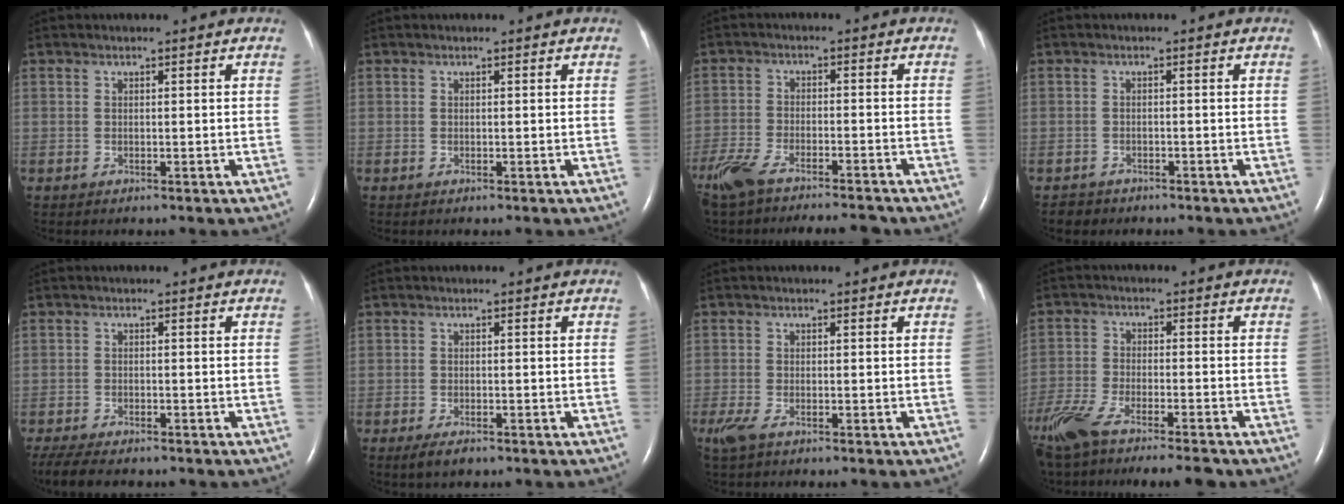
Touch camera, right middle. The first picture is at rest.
{"total": 0.0}
{"total": 13.3, "force": [-11.2, 2.9, 6.5], "torque": [-0.132, -0.010, -0.178]}
{"total": 1.8, "force": [-1.4, 1.0, -0.1], "torque": [-0.009, 0.001, -0.024]}
{"total": 7.2, "force": [-6.0, 1.8, 3.5], "torque": [-0.064, -0.014, -0.094]}
{"total": 2.4, "force": [-1.6, 0.8, 1.5], "torque": [-0.037, -0.005, -0.024]}
{"total": 2.8, "force": [-1.8, 0.8, 2.0], "torque": [-0.057, -0.009, -0.034]}
{"total": 15.0, "force": [-12.1, 2.6, 8.5], "torque": [-0.183, -0.030, -0.201]}